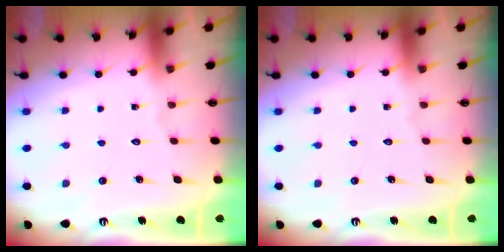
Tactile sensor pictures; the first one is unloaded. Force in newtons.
{"total": 0.0}